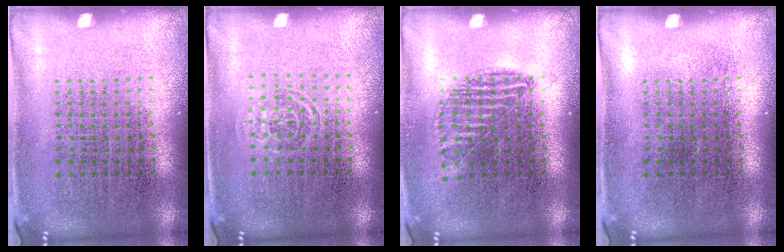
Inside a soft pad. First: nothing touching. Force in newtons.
{"total": 0.7, "press": 0.5, "slide": 0.6}
{"total": 0.9, "press": 0.8, "slide": 0.3}
{"total": 0.0}